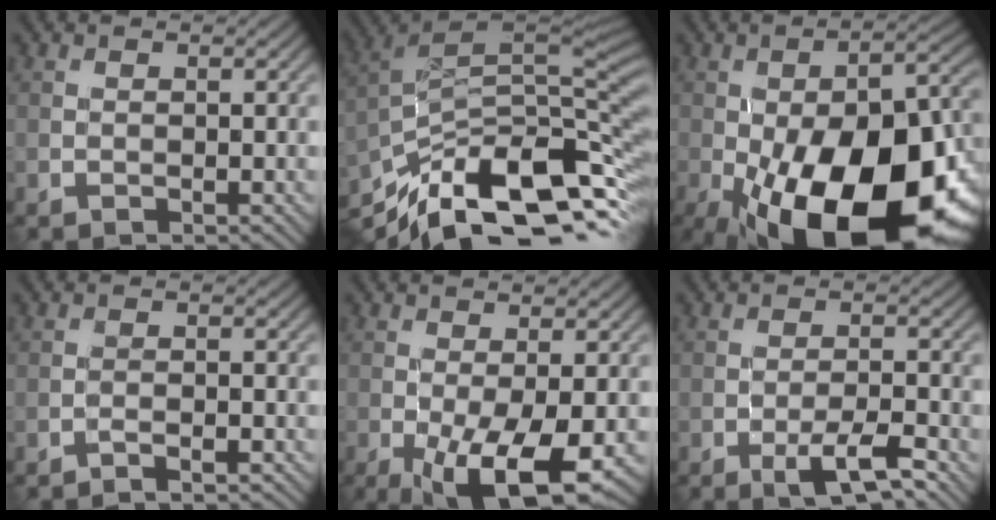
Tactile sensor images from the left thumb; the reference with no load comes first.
{"total": 14.9, "force": [-8.0, 5.3, 11.4], "torque": [-0.241, 0.001, -0.138]}
{"total": 23.2, "force": [-9.6, 11.0, 18.1], "torque": [-0.290, -0.062, -0.117]}
{"total": 1.6, "force": [-1.3, 0.2, 0.9], "torque": [-0.007, 0.005, -0.035]}
{"total": 8.6, "force": [-3.3, 3.1, 7.4], "torque": [-0.135, -0.019, -0.042]}
{"total": 4.6, "force": [-2.9, 1.0, 3.4], "torque": [-0.056, 0.007, -0.049]}